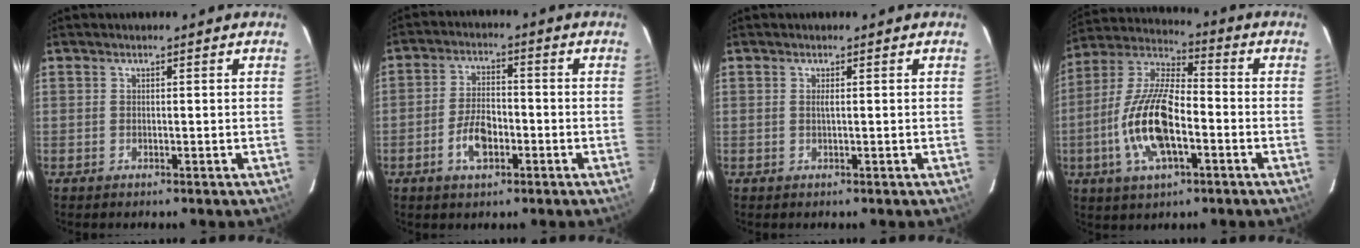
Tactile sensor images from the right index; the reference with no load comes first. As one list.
[{"total": 6.9, "force": [-2.9, 3.6, 5.2], "torque": [-0.105, 0.007, -0.048]}, {"total": 0.7, "force": [0.1, -0.2, 0.7], "torque": [-0.014, 0.001, 0.000]}, {"total": 16.1, "force": [-4.6, 6.3, 14.1], "torque": [-0.294, -0.002, -0.091]}]